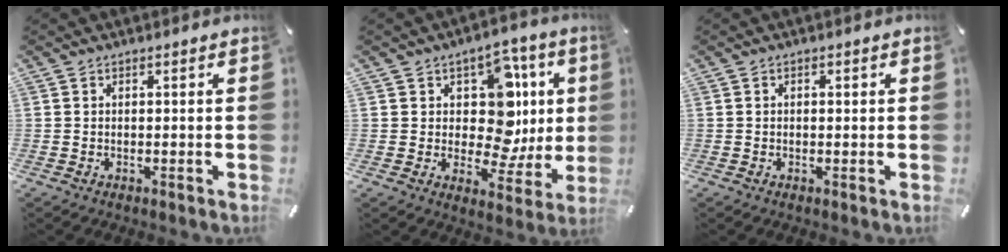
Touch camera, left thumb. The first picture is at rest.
{"total": 14.9, "force": [3.3, 11.0, 9.4], "torque": [-0.109, -0.038, 0.064]}
{"total": 0.6, "force": [-0.1, 0.5, 0.2], "torque": [-0.002, 0.004, -0.003]}